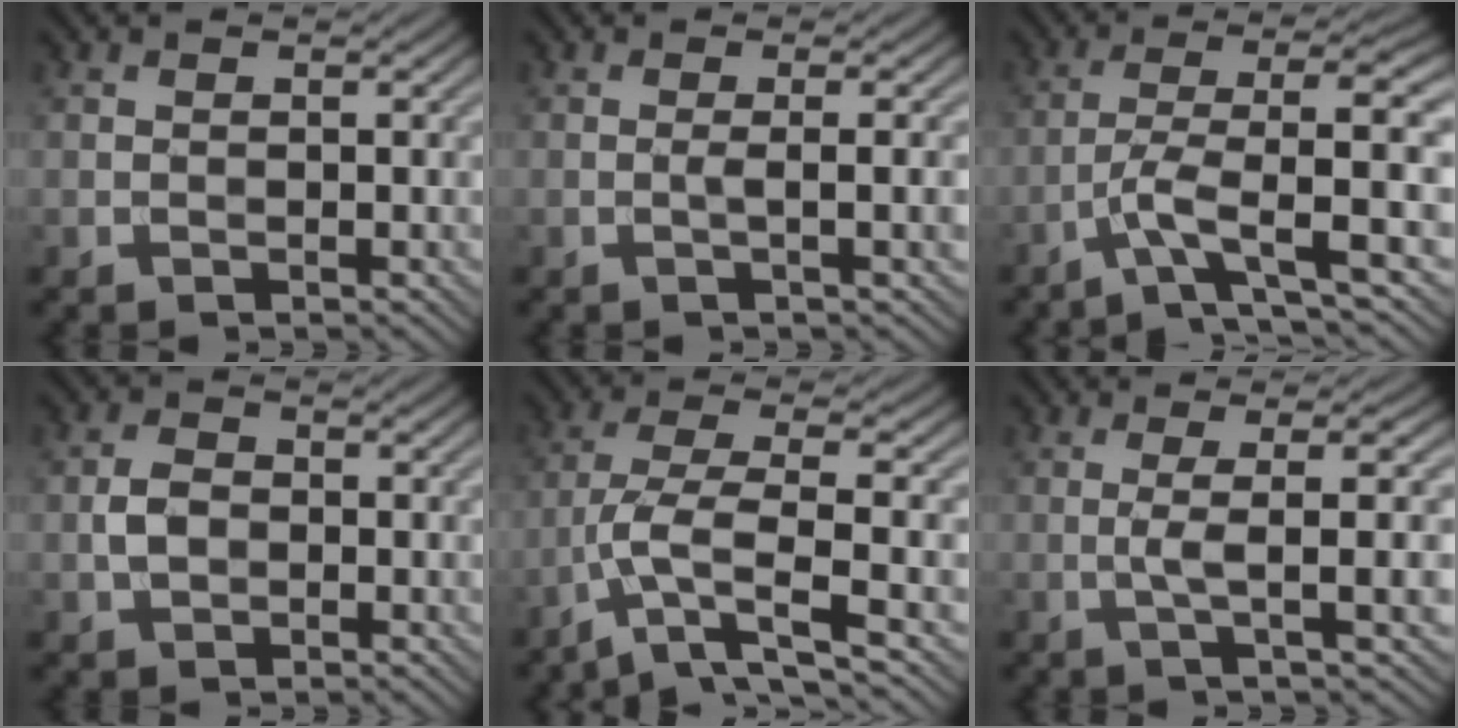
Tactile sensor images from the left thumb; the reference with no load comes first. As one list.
[{"total": 3.3, "force": [-0.2, 0.6, 3.2], "torque": [-0.047, 0.006, -0.009]}, {"total": 7.5, "force": [-2.3, 1.4, 7.0], "torque": [-0.121, 0.015, -0.052]}, {"total": 2.7, "force": [-0.5, 2.0, 1.8], "torque": [-0.039, 0.000, -0.015]}, {"total": 7.9, "force": [-3.9, 1.7, 6.6], "torque": [-0.131, 0.001, -0.083]}, {"total": 5.7, "force": [0.0, 0.9, 5.6], "torque": [-0.096, 0.010, -0.002]}]